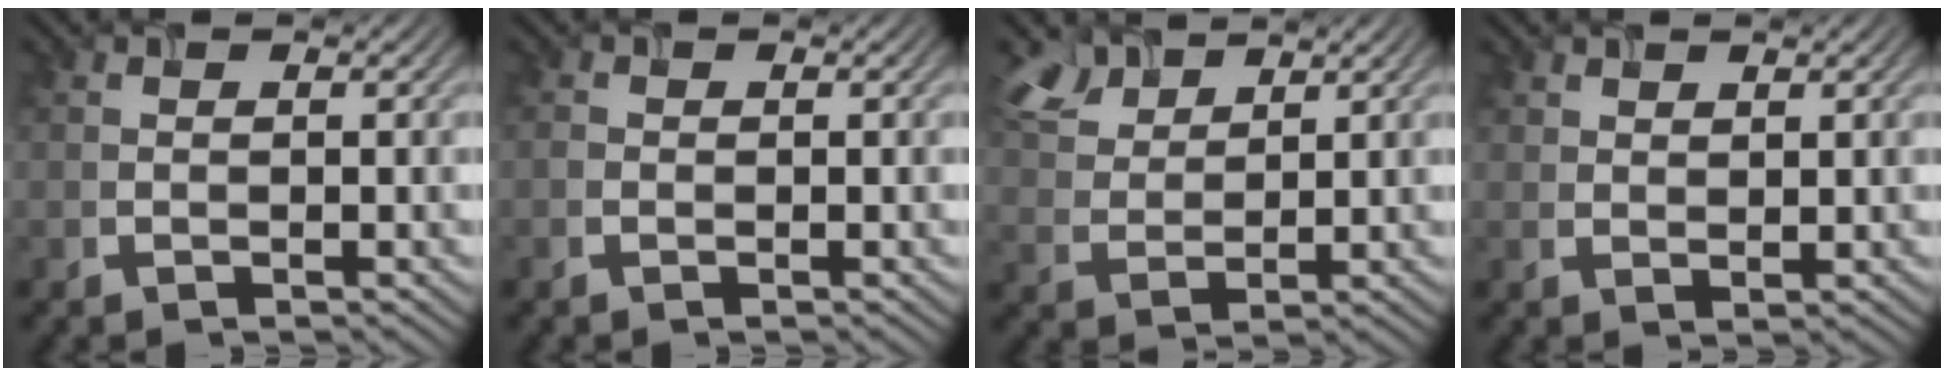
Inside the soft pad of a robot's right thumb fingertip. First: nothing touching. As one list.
[{"total": 0.7, "force": [-0.5, 0.4, 0.2], "torque": [-0.008, -0.002, -0.010]}, {"total": 6.2, "force": [4.6, 2.9, 3.1], "torque": [-0.082, 0.011, 0.098]}, {"total": 1.6, "force": [1.3, 0.7, 0.6], "torque": [-0.016, -0.002, 0.030]}]